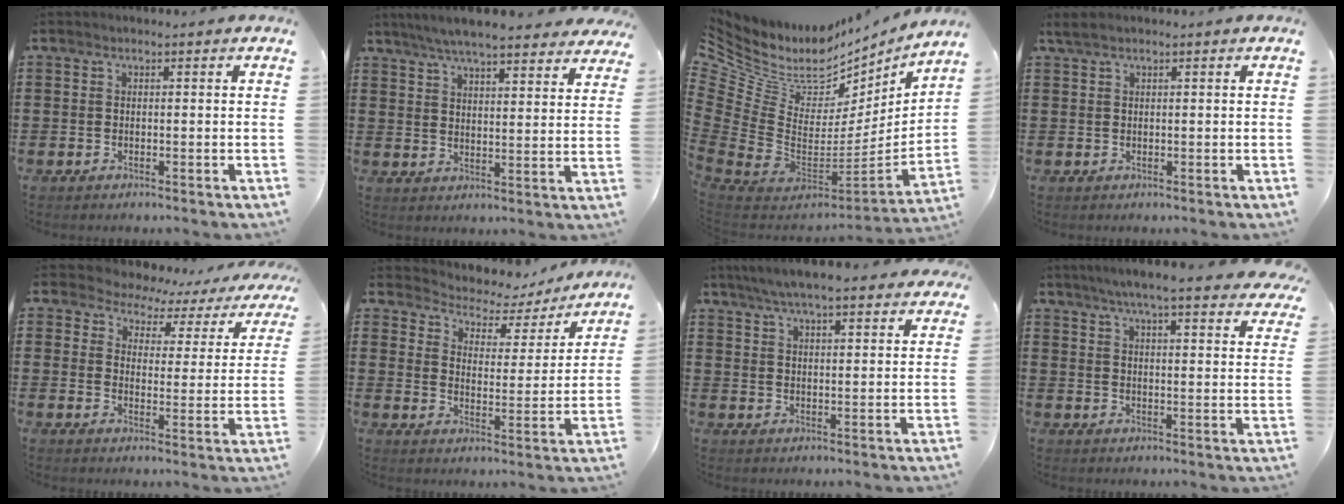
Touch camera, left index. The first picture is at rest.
{"total": 6.2, "force": [5.7, 0.1, 2.4], "torque": [-0.066, -0.024, 0.102]}
{"total": 7.5, "force": [5.2, 4.9, 2.1], "torque": [-0.098, -0.067, 0.090]}
{"total": 1.0, "force": [0.5, 0.1, 0.9], "torque": [-0.018, 0.001, 0.009]}
{"total": 3.8, "force": [3.4, 1.6, 0.4], "torque": [-0.035, -0.025, 0.054]}
{"total": 3.9, "force": [3.6, 1.4, 0.7], "torque": [-0.031, -0.034, 0.051]}
{"total": 5.7, "force": [5.3, 0.3, 2.2], "torque": [-0.060, -0.017, 0.094]}
{"total": 5.9, "force": [5.1, -0.4, 2.8], "torque": [-0.073, -0.025, 0.087]}